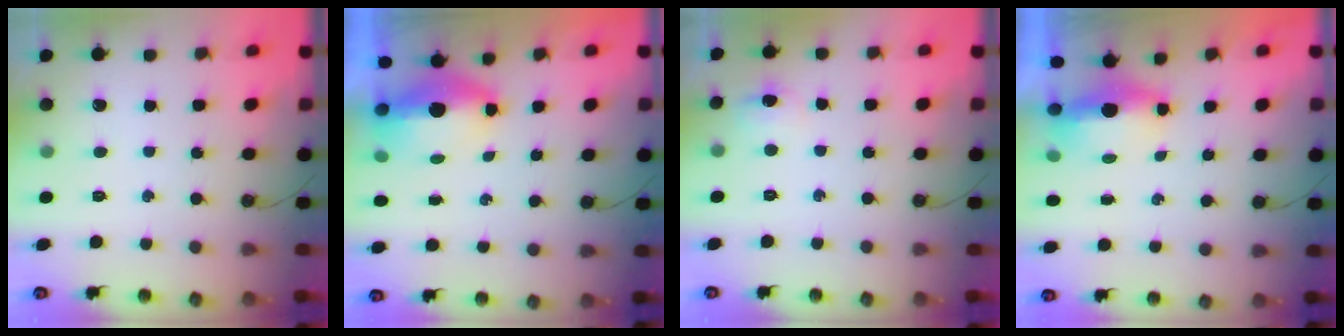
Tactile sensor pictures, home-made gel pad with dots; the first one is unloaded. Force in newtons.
{"total": 14.6, "press": 8.2, "slide": 12.0}
{"total": 5.7, "press": 4.1, "slide": 4.0}
{"total": 5.4, "press": 5.0, "slide": 2.1}